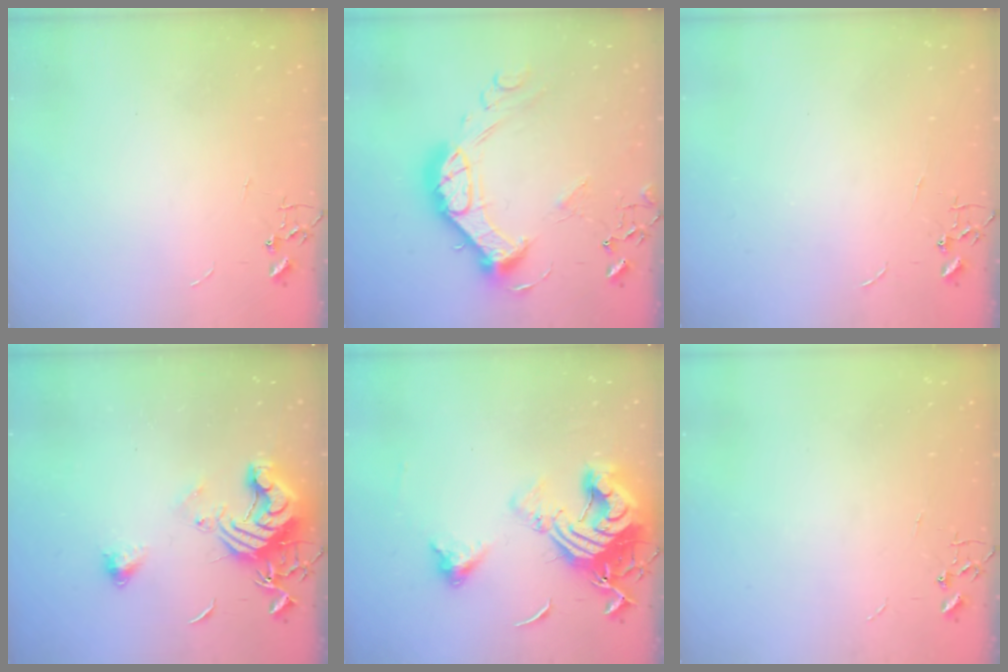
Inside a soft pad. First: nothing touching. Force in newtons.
{"total": 18.3, "press": 18.2, "slide": 1.4}
{"total": 0.0}
{"total": 14.4, "press": 14.3, "slide": 1.8}
{"total": 18.1, "press": 18.0, "slide": 1.9}
{"total": 0.0}